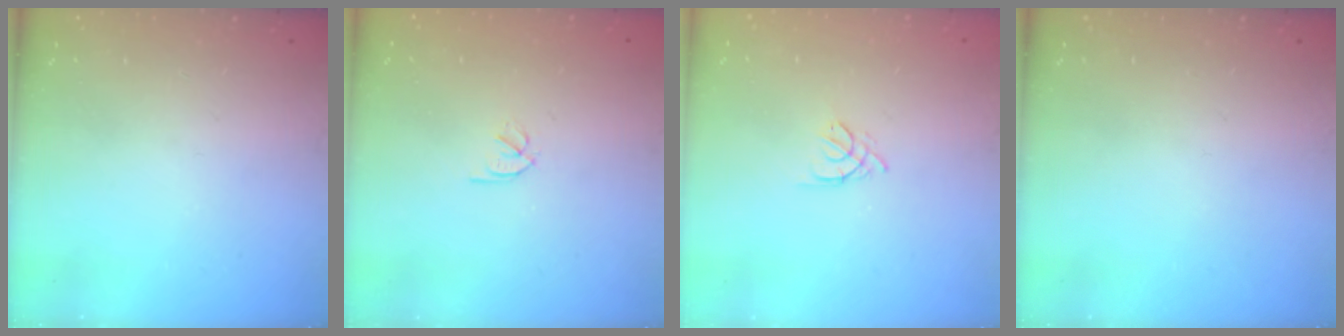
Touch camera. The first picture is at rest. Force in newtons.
{"total": 1.8, "press": 1.7, "slide": 0.5}
{"total": 3.0, "press": 2.9, "slide": 0.7}
{"total": 0.0}